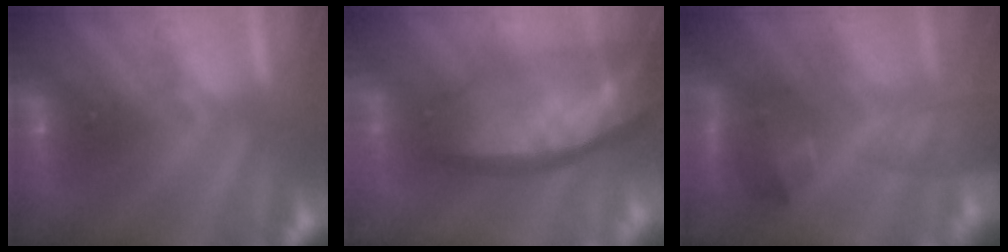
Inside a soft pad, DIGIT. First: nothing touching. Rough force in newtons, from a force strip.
{"total": 9.1}
{"total": 10.3}